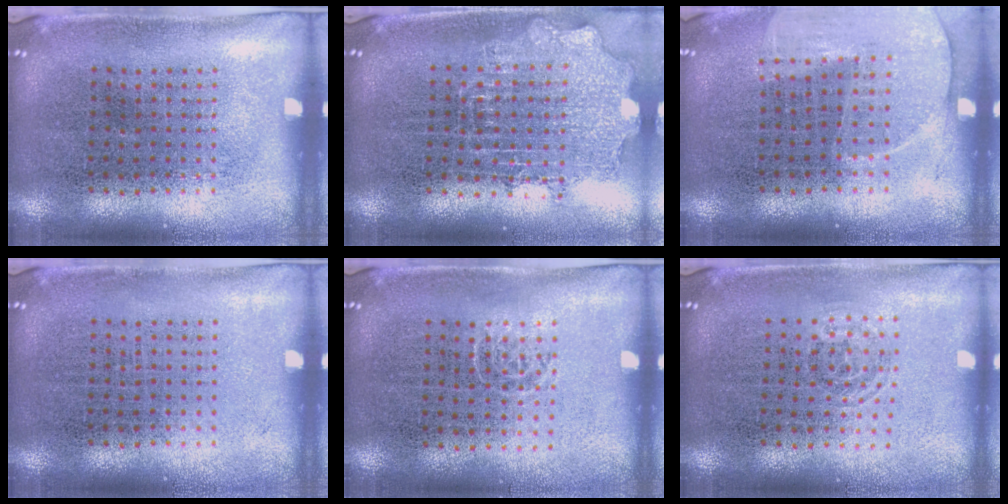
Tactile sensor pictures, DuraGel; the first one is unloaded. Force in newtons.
{"total": 1.7, "press": 1.4, "slide": 1.0}
{"total": 1.3, "press": 1.3, "slide": 0.3}
{"total": 0.0}
{"total": 0.6, "press": 0.4, "slide": 0.5}
{"total": 0.7, "press": 0.5, "slide": 0.5}